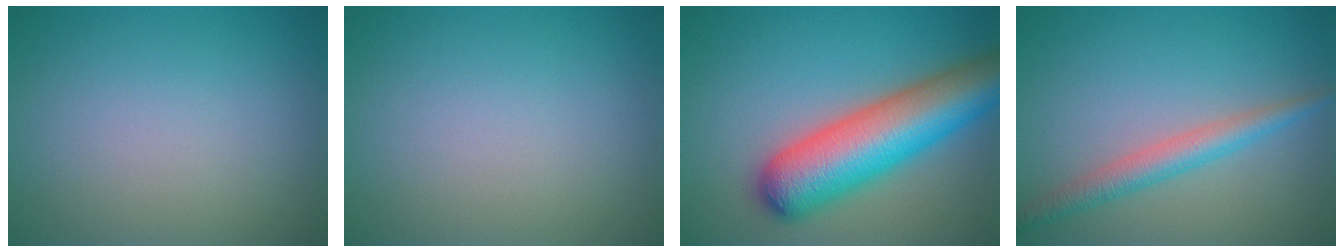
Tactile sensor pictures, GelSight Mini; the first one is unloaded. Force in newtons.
{"total": 0.0}
{"total": 10.2, "press": 10.2, "slide": 0.3}
{"total": 2.9, "press": 2.9, "slide": 0.1}